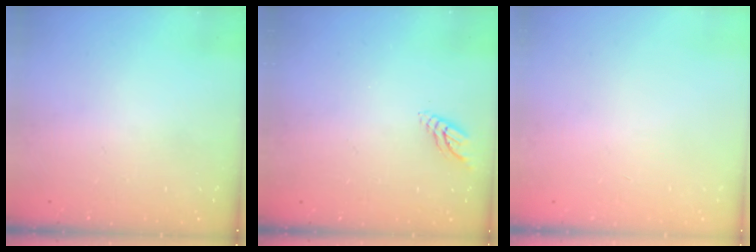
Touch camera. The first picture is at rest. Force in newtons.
{"total": 5.0, "press": 5.0, "slide": 0.5}
{"total": 0.0}